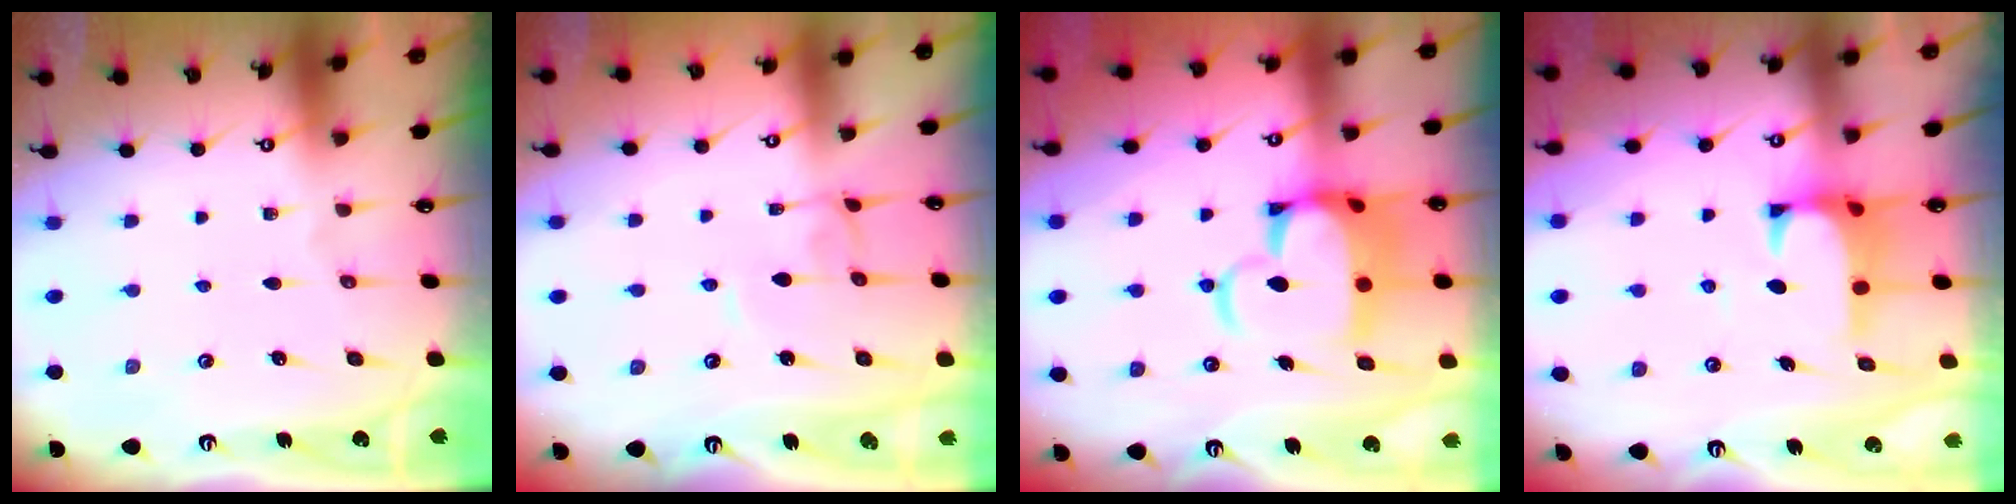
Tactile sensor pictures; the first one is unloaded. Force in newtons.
{"total": 2.1, "press": 2.1, "slide": 0.1}
{"total": 11.4, "press": 11.1, "slide": 2.7}
{"total": 1.4, "press": 1.2, "slide": 0.8}